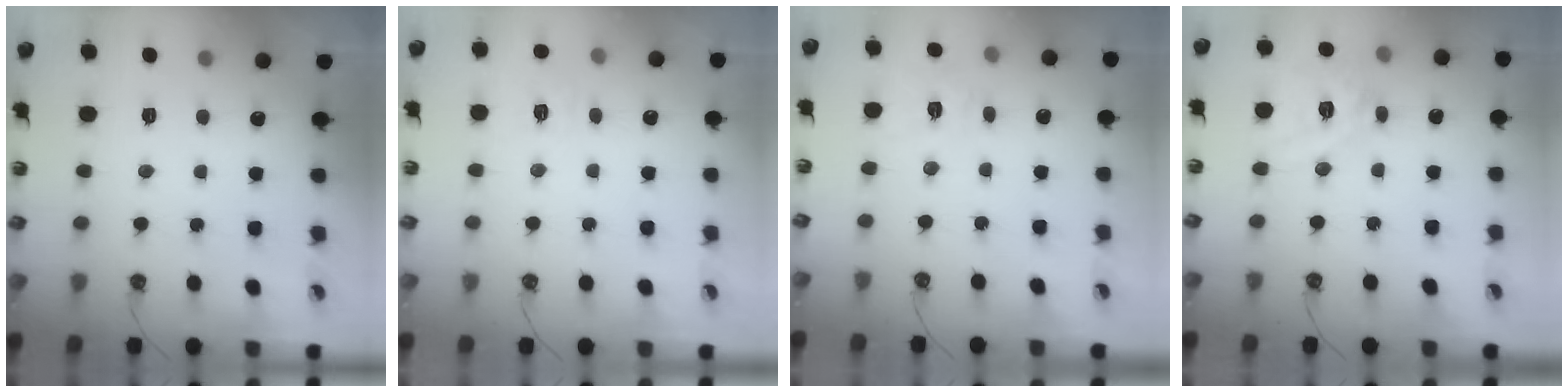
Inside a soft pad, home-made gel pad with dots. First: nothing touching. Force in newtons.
{"total": 7.4, "press": 7.4, "slide": 0.6}
{"total": 6.3, "press": 6.2, "slide": 0.5}
{"total": 11.4, "press": 11.3, "slide": 1.5}